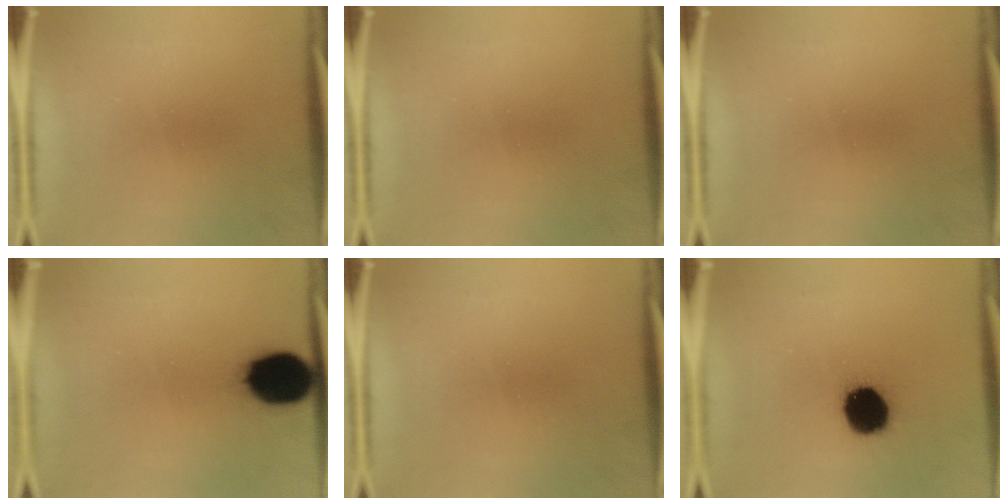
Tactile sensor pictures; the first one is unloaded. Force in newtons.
{"total": 0.0}
{"total": 0.0}
{"total": 13.9}
{"total": 0.0}
{"total": 15.5}